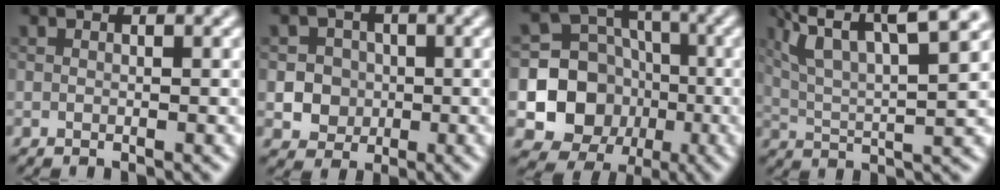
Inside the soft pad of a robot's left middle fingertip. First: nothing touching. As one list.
[{"total": 3.9, "force": [-0.3, 3.7, 1.2], "torque": [-0.002, 0.014, -0.012]}, {"total": 9.2, "force": [-1.9, 8.3, 3.5], "torque": [-0.049, -0.013, -0.062]}, {"total": 9.0, "force": [4.8, 2.8, 7.1], "torque": [-0.125, 0.022, 0.063]}]